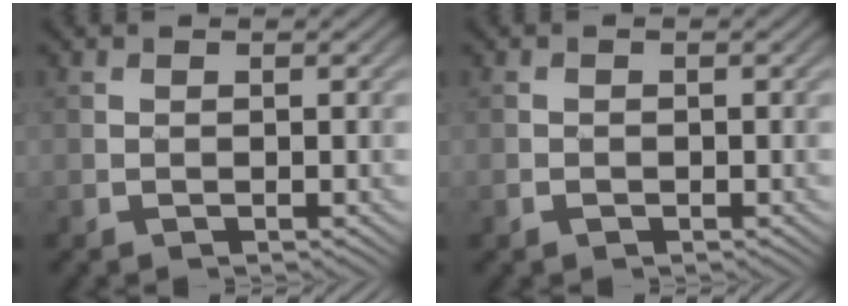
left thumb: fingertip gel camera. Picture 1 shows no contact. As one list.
[{"total": 0.7, "force": [-0.4, 0.5, 0.3], "torque": [-0.005, -0.003, -0.007]}]